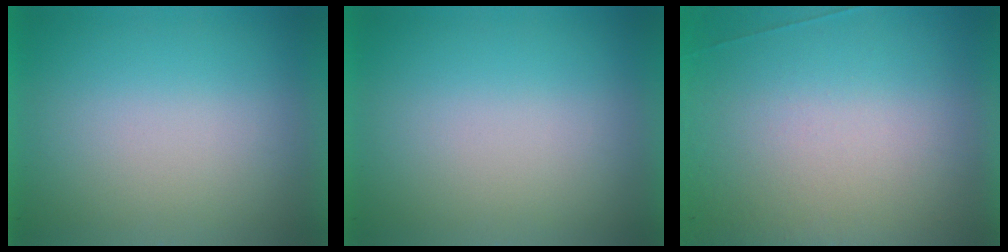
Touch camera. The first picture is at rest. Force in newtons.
{"total": 0.0}
{"total": 6.8}